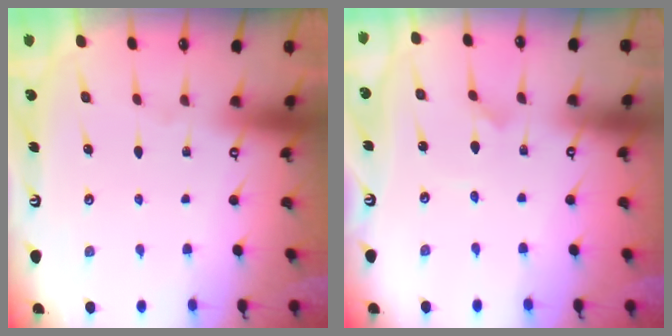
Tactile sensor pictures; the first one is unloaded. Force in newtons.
{"total": 0.8, "press": 0.8, "slide": 0.0}